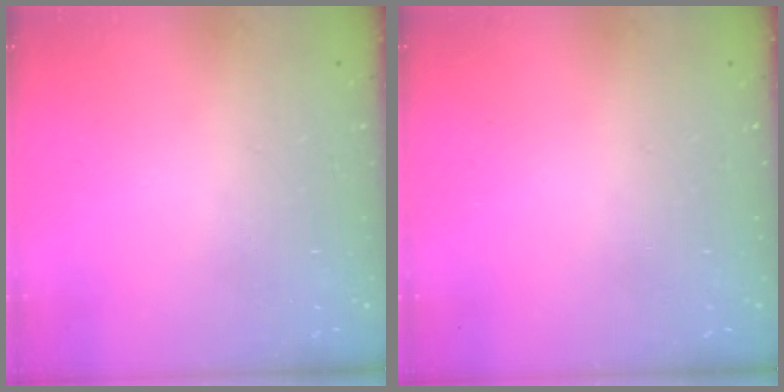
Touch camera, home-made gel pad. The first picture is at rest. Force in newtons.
{"total": 0.0}